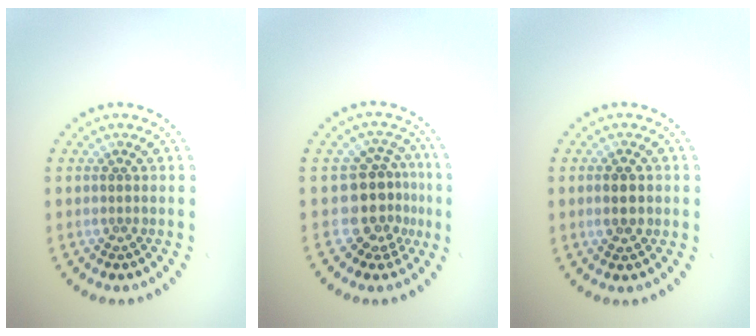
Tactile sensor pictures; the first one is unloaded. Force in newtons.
{"total": 4.0, "press": 3.2, "slide": 2.4}
{"total": 2.2, "press": 2.1, "slide": 0.3}